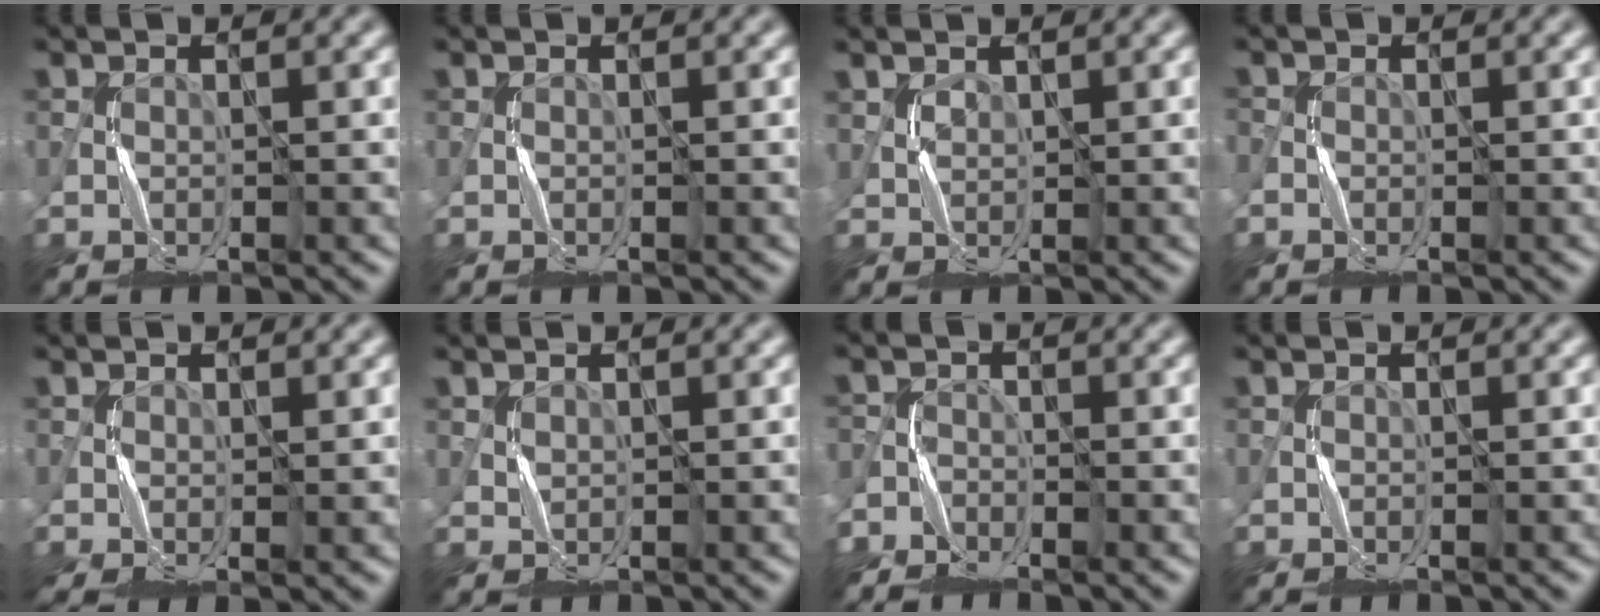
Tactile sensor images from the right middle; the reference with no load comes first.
{"total": 0.0}
{"total": 1.0, "force": [0.8, 0.5, 0.0], "torque": [-0.003, -0.001, 0.023]}
{"total": 0.8, "force": [-0.5, 0.6, 0.2], "torque": [0.000, -0.001, -0.011]}
{"total": 1.4, "force": [0.4, 0.6, 1.2], "torque": [-0.032, -0.001, 0.010]}
{"total": 0.7, "force": [0.6, 0.3, 0.1], "torque": [-0.005, -0.002, 0.017]}
{"total": 3.2, "force": [-2.8, 1.5, -0.4], "torque": [0.019, -0.001, -0.051]}
{"total": 0.0}